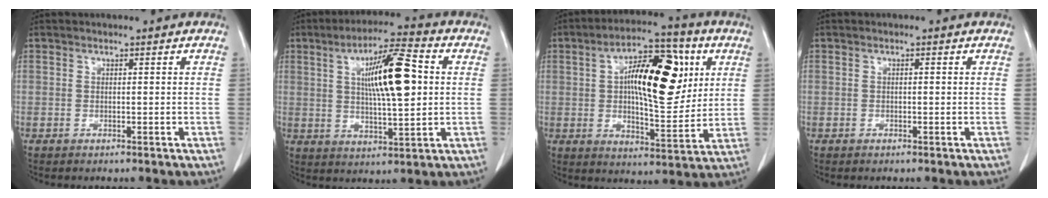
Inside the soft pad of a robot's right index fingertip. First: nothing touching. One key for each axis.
{"total": 12.6, "fx": 2.3, "fy": 2.3, "fz": 12.1, "tx": -0.205, "ty": 0.013, "tz": 0.037}
{"total": 16.5, "fx": 4.1, "fy": 5.9, "fz": 14.8, "tx": -0.237, "ty": 0.026, "tz": 0.063}
{"total": 0.0}